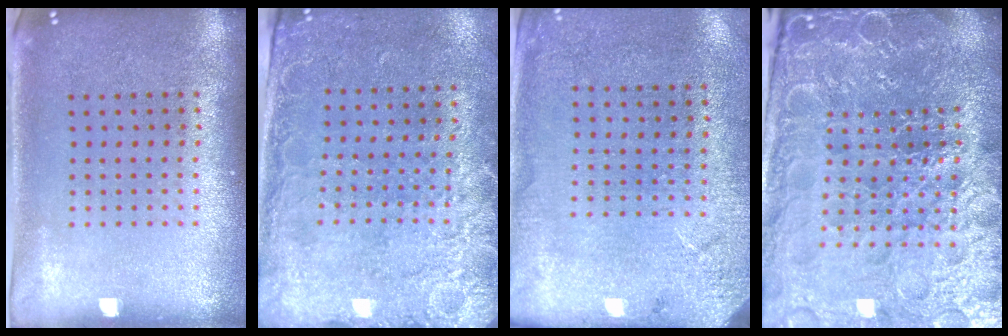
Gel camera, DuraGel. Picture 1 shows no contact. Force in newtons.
{"total": 2.5, "press": 2.1, "slide": 1.4}
{"total": 2.6, "press": 2.4, "slide": 0.9}
{"total": 5.6, "press": 5.2, "slide": 2.1}